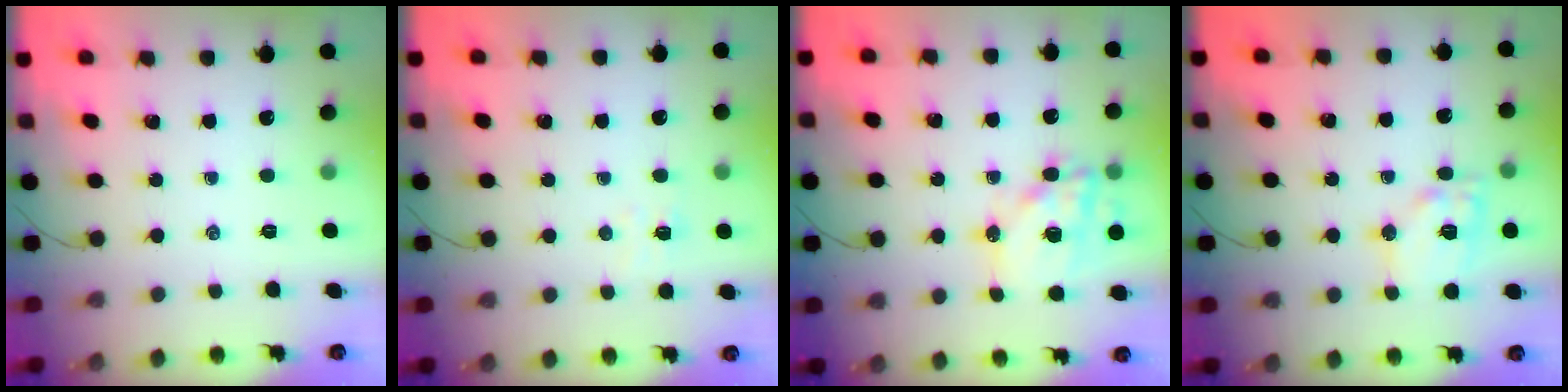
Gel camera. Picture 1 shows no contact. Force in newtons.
{"total": 4.0, "press": 3.9, "slide": 0.9}
{"total": 16.0, "press": 15.5, "slide": 3.7}
{"total": 12.8, "press": 12.7, "slide": 2.0}